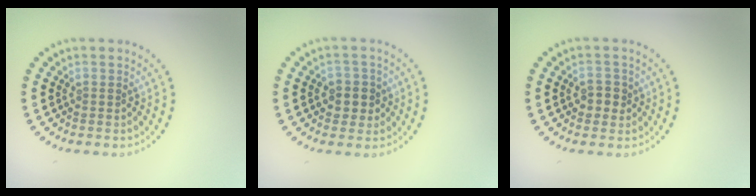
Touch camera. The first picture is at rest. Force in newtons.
{"total": 2.3, "press": 2.1, "slide": 0.8}
{"total": 2.0, "press": 1.9, "slide": 0.6}